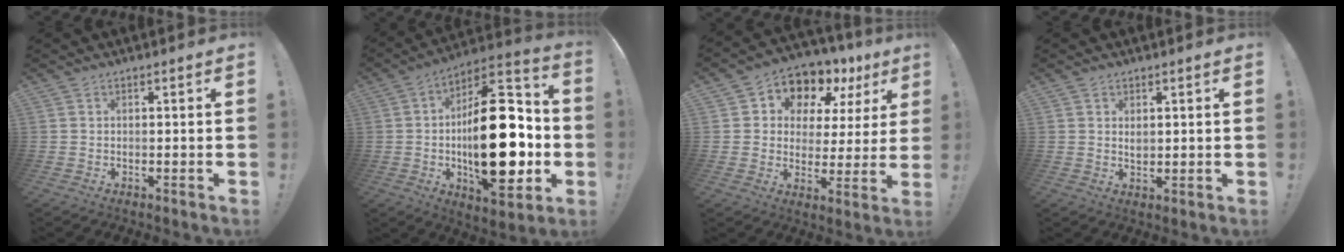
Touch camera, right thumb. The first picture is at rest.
{"total": 30.4, "force": [-3.0, 14.8, 26.4], "torque": [-0.433, 0.025, -0.036]}
{"total": 10.5, "force": [7.4, 6.5, 3.6], "torque": [-0.055, -0.069, 0.132]}
{"total": 2.2, "force": [1.1, 1.6, 0.9], "torque": [-0.006, -0.005, 0.017]}